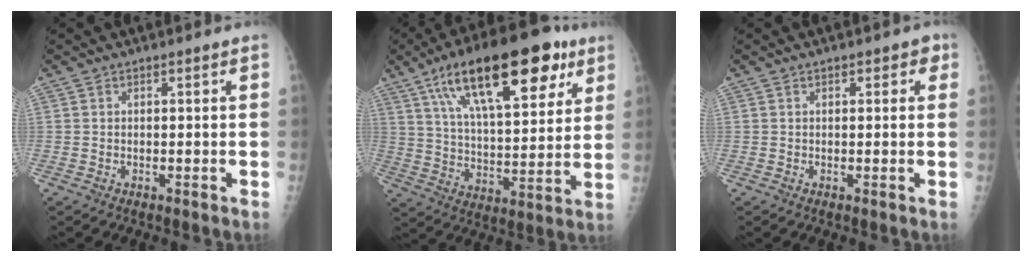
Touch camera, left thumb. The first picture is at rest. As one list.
[{"total": 25.2, "force": [13.3, 9.8, 19.0], "torque": [-0.274, -0.019, 0.220]}, {"total": 2.1, "force": [1.1, 1.3, 1.2], "torque": [0.005, 0.000, 0.010]}]